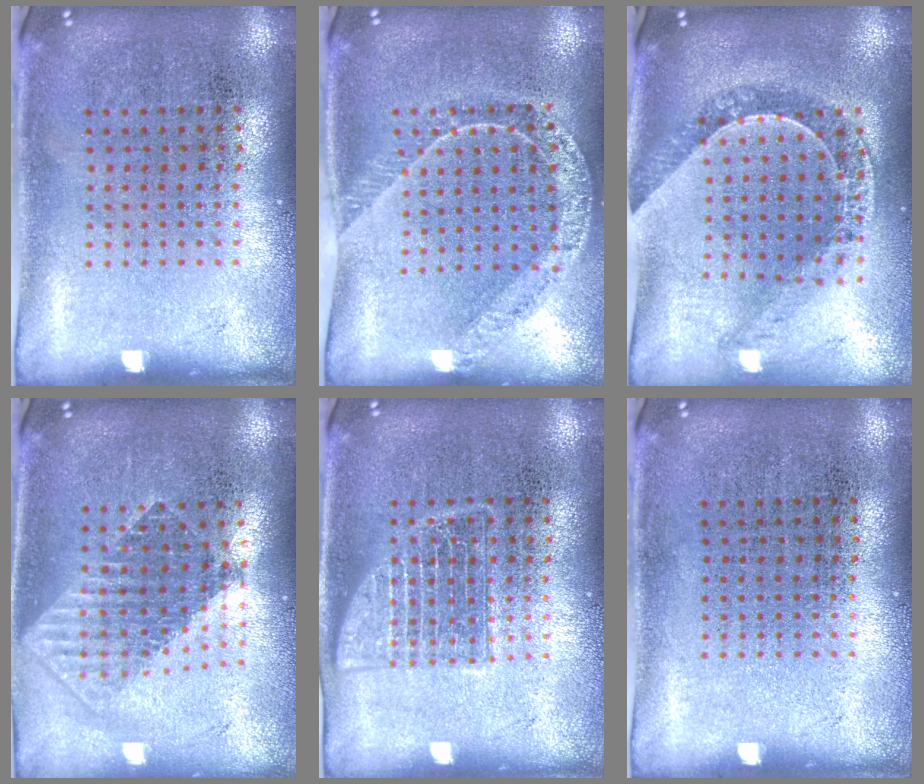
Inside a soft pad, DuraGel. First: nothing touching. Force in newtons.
{"total": 1.3, "press": 1.3, "slide": 0.2}
{"total": 1.0, "press": 1.0, "slide": 0.2}
{"total": 1.8, "press": 1.5, "slide": 1.0}
{"total": 2.3, "press": 2.3, "slide": 0.3}
{"total": 0.0}